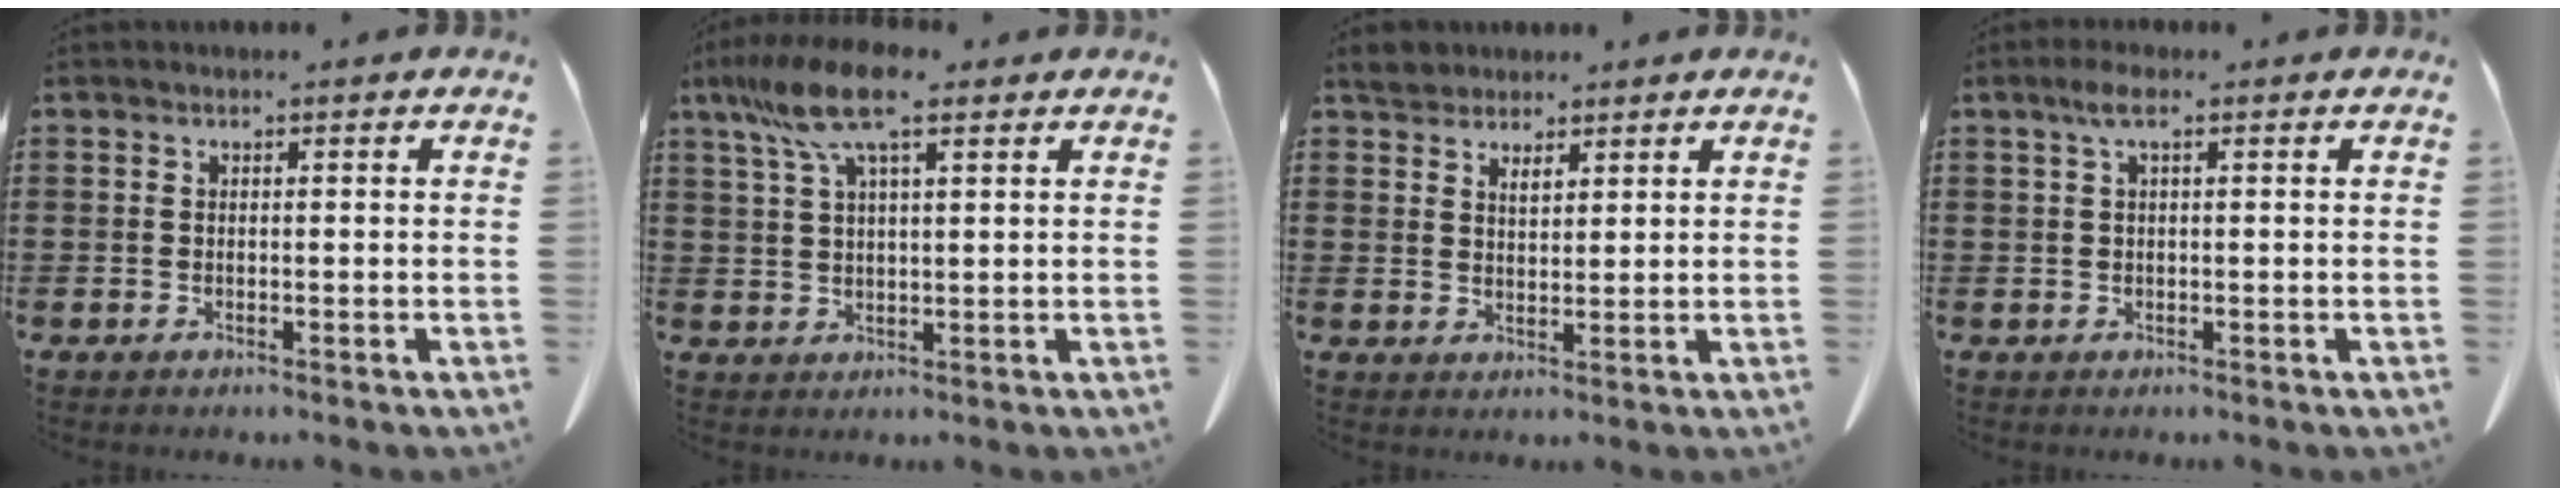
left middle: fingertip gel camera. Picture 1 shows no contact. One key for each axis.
{"total": 9.8, "fx": 5.9, "fy": 2.5, "fz": 7.4, "tx": -0.161, "ty": -0.006, "tz": 0.104}
{"total": 3.1, "fx": 2.6, "fy": 1.4, "fz": 0.7, "tx": -0.022, "ty": 0.007, "tz": 0.050}
{"total": 2.4, "fx": 0.7, "fy": 0.5, "fz": 2.3, "tx": -0.045, "ty": 0.005, "tz": 0.011}